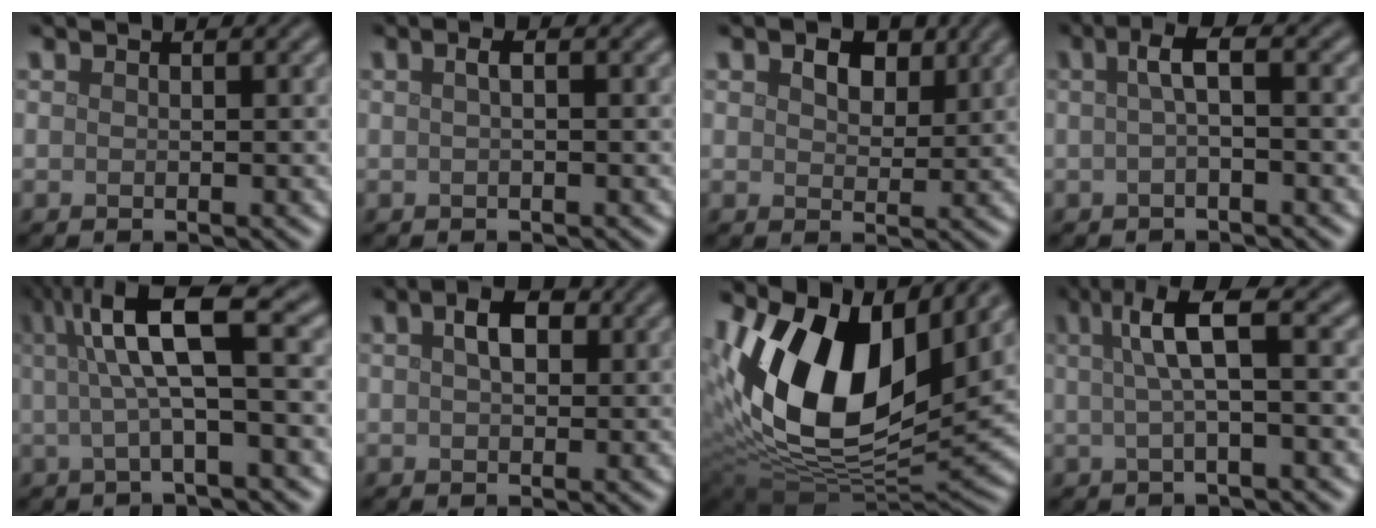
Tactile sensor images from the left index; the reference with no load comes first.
{"total": 1.1, "force": [0.2, 0.3, 1.1], "torque": [-0.020, 0.006, 0.003]}
{"total": 2.8, "force": [1.4, 1.8, 1.6], "torque": [-0.030, 0.000, 0.018]}
{"total": 2.5, "force": [0.2, 0.6, 2.5], "torque": [-0.044, 0.009, 0.000]}
{"total": 7.2, "force": [1.6, 1.6, 6.9], "torque": [-0.113, 0.016, 0.020]}
{"total": 3.0, "force": [1.0, 1.7, 2.3], "torque": [-0.039, 0.008, 0.012]}
{"total": 15.9, "force": [5.1, 8.6, 12.4], "torque": [-0.229, 0.009, 0.083]}
{"total": 4.7, "force": [1.0, 1.0, 4.5], "torque": [-0.078, 0.016, 0.014]}